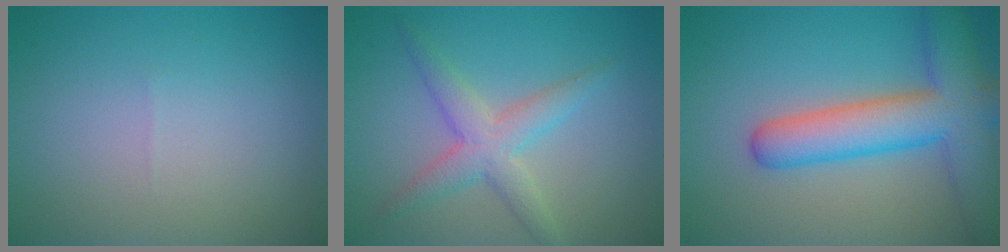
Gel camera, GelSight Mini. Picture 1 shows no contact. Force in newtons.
{"total": 3.6, "press": 3.6, "slide": 0.1}
{"total": 8.2, "press": 8.2, "slide": 0.3}